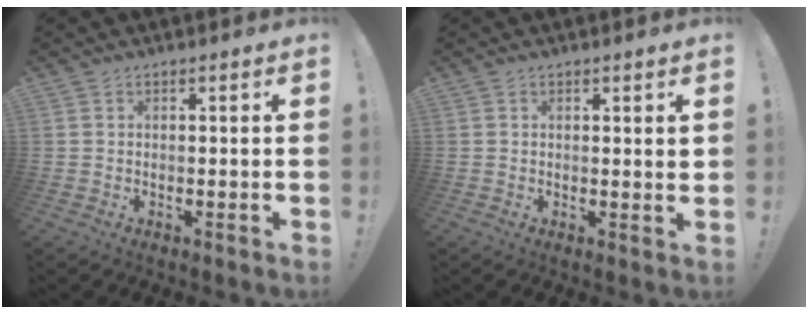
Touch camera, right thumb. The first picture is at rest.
{"total": 1.7, "force": [1.0, 0.3, 1.4], "torque": [-0.005, -0.007, 0.012]}